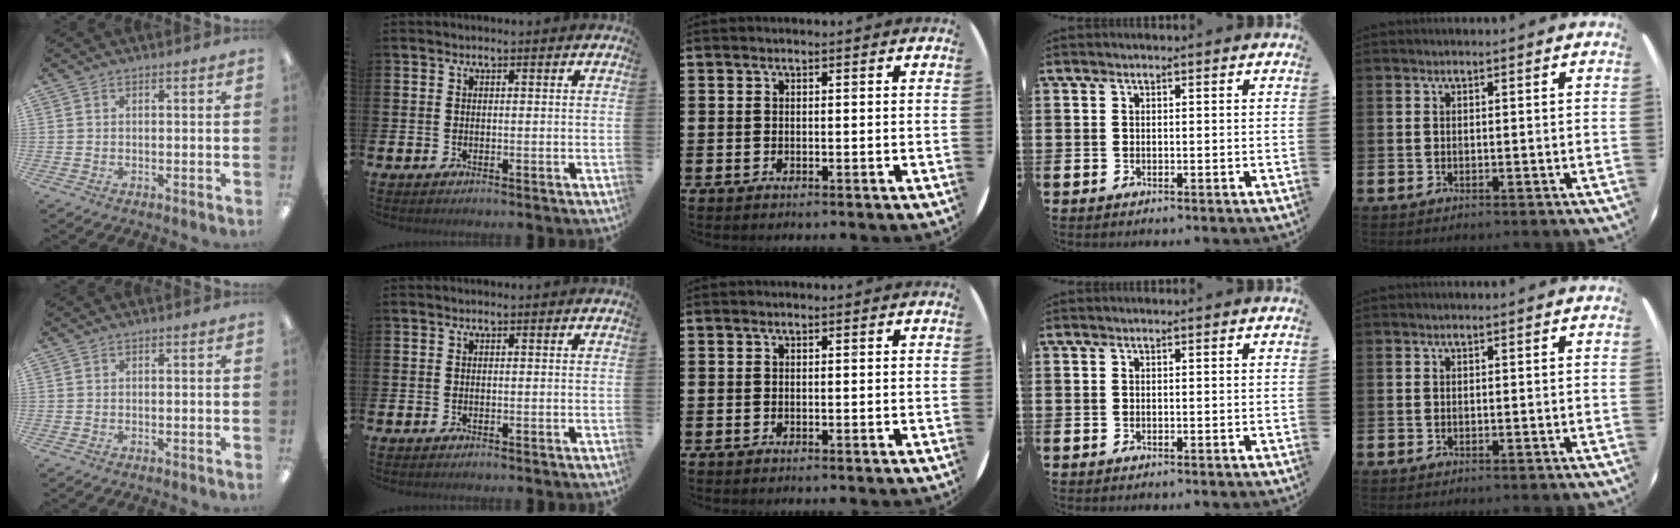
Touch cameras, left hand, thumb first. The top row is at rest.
{}